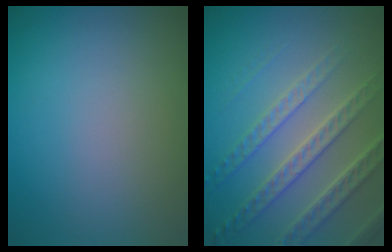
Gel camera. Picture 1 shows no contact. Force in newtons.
{"total": 4.3, "press": 4.2, "slide": 1.1}